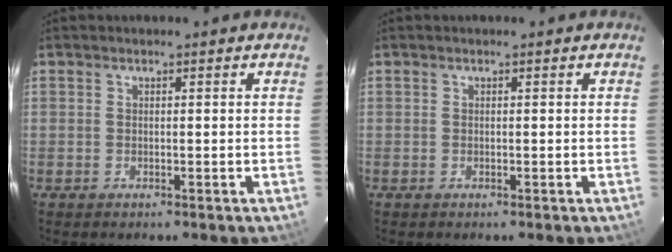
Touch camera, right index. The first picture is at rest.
{"total": 0.0}